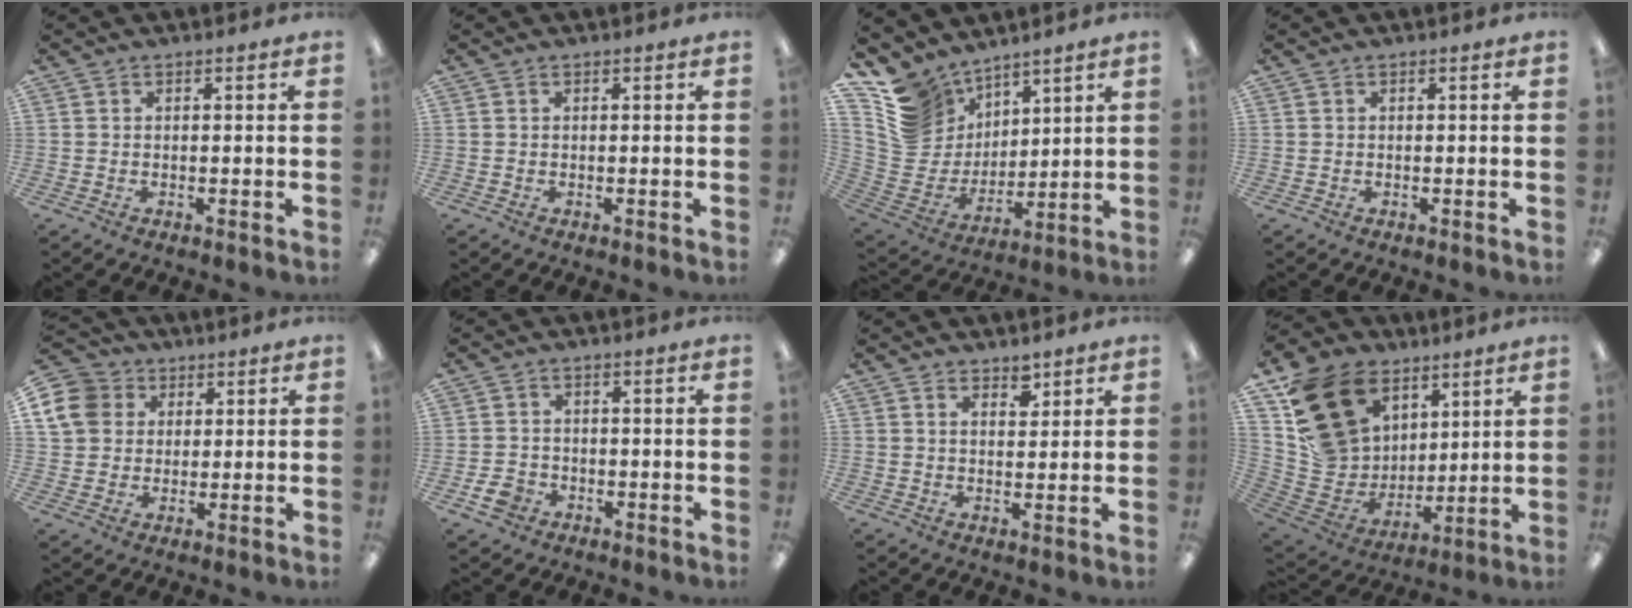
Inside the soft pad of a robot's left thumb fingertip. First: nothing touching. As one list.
[{"total": 0.0}, {"total": 13.1, "force": [9.2, 8.9, 2.8], "torque": [-0.084, -0.063, 0.189]}, {"total": 0.0}, {"total": 10.6, "force": [3.8, 9.1, 4.0], "torque": [-0.083, 0.002, 0.078]}, {"total": 4.3, "force": [-2.0, 3.3, 1.8], "torque": [-0.039, 0.007, -0.037]}, {"total": 3.5, "force": [2.8, 1.8, 1.1], "torque": [0.005, -0.019, 0.046]}, {"total": 20.8, "force": [11.4, 14.9, 9.0], "torque": [-0.175, -0.050, 0.226]}]